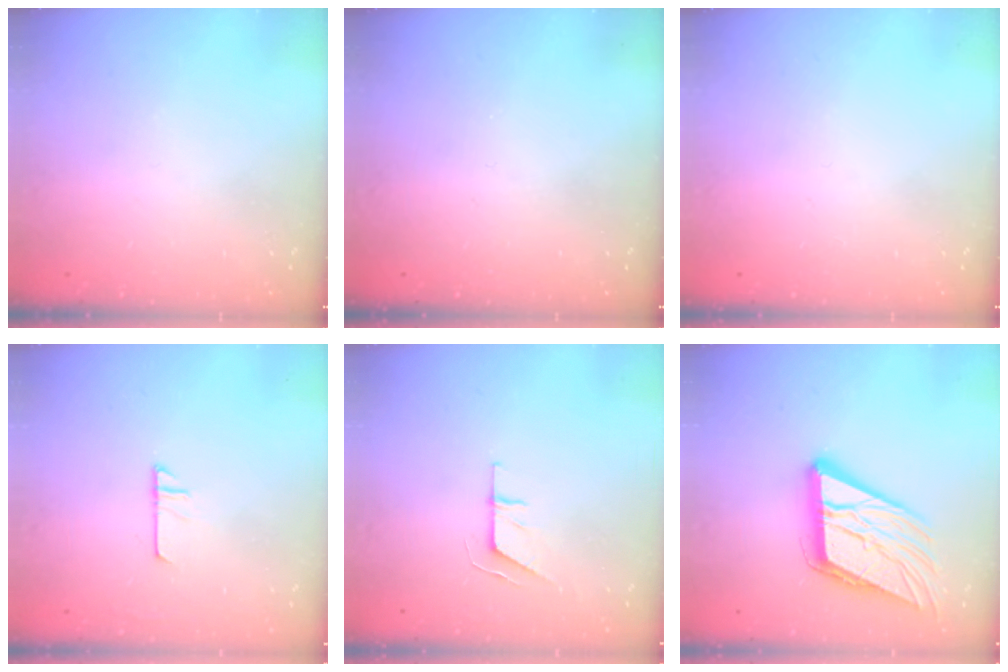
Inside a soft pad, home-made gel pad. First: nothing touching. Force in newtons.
{"total": 0.0}
{"total": 0.0}
{"total": 6.4, "press": 6.4, "slide": 0.3}
{"total": 4.5, "press": 4.5, "slide": 0.3}
{"total": 18.7, "press": 18.4, "slide": 3.2}